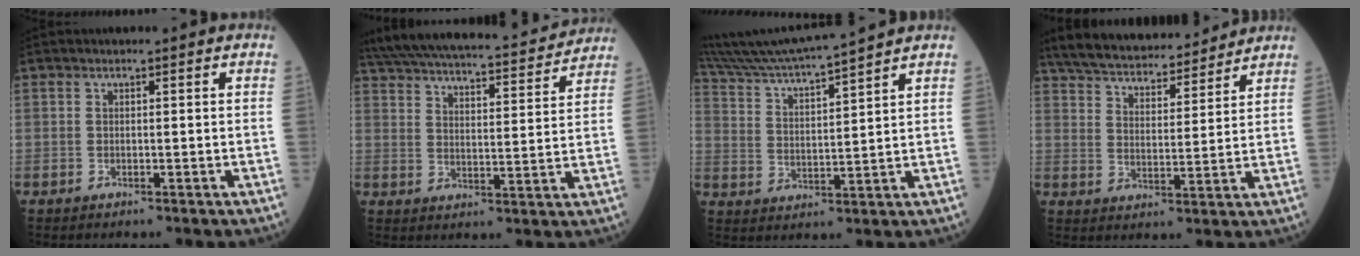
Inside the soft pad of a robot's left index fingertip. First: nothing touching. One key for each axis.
{"total": 24.2, "fx": 21.8, "fy": 4.0, "fz": 9.7, "tx": -0.182, "ty": 0.010, "tz": 0.303}
{"total": 13.5, "fx": 12.4, "fy": -1.5, "fz": 5.2, "tx": -0.111, "ty": 0.009, "tz": 0.209}
{"total": 19.8, "fx": 17.9, "fy": 4.1, "fz": 7.4, "tx": -0.134, "ty": 0.027, "tz": 0.273}